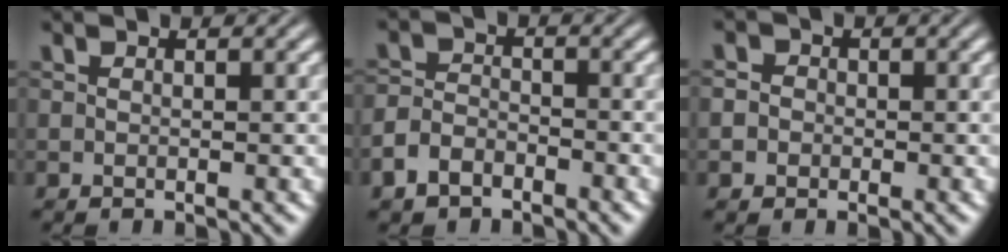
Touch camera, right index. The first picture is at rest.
{"total": 2.8, "force": [-2.5, 1.1, 0.5], "torque": [-0.001, -0.011, -0.039]}
{"total": 1.8, "force": [-0.4, 1.8, 0.3], "torque": [-0.004, -0.002, -0.014]}